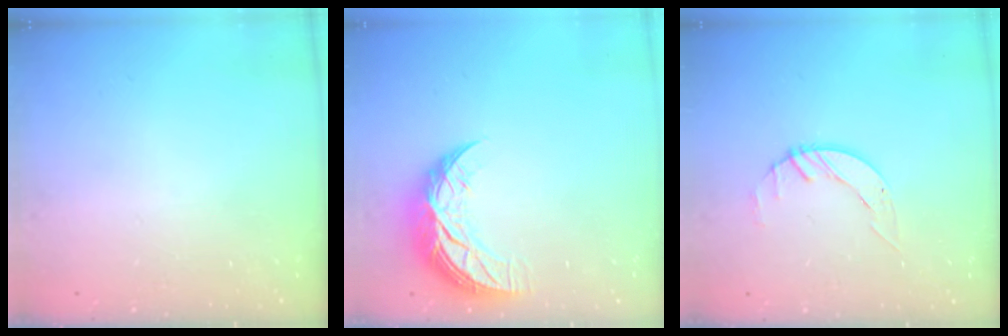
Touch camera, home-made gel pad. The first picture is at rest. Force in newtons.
{"total": 10.1, "press": 10.0, "slide": 0.9}
{"total": 2.9, "press": 2.8, "slide": 0.3}